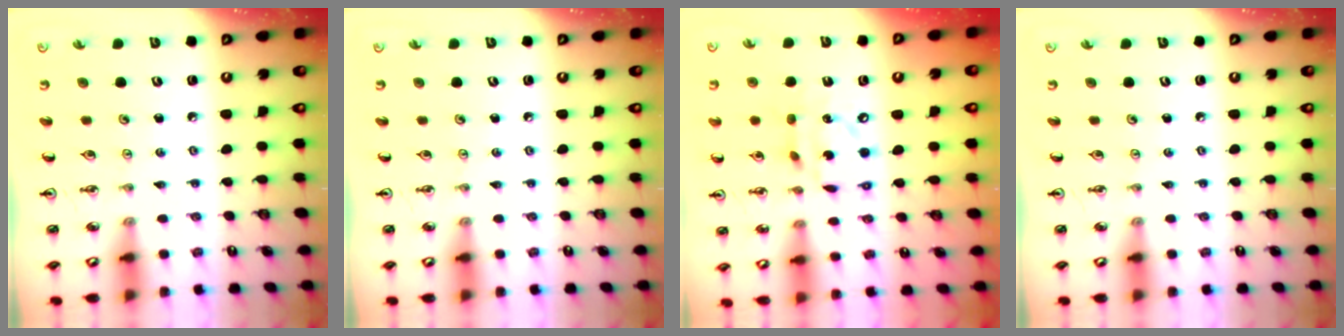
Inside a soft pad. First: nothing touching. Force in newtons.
{"total": 0.0}
{"total": 12.4, "press": 12.4, "slide": 0.9}
{"total": 0.0}